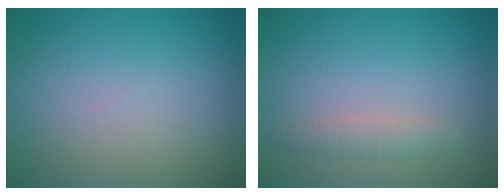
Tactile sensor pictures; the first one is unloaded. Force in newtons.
{"total": 1.6, "press": 1.6, "slide": 0.0}